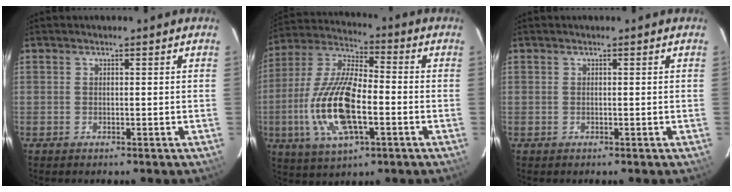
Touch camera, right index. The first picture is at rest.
{"total": 17.8, "force": [-4.3, 6.8, 15.9], "torque": [-0.335, -0.007, -0.084]}
{"total": 0.0}